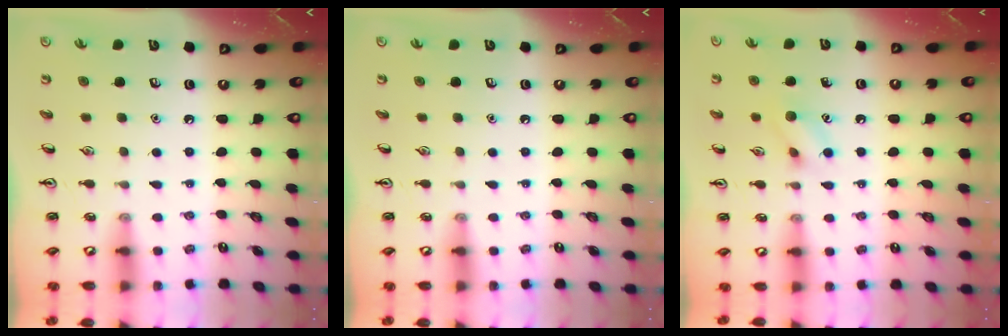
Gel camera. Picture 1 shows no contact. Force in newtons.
{"total": 0.0}
{"total": 7.8, "press": 7.8, "slide": 0.5}